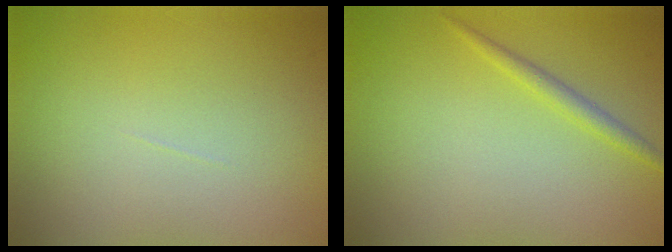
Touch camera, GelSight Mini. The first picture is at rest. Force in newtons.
{"total": 1.3, "press": 1.3, "slide": 0.0}